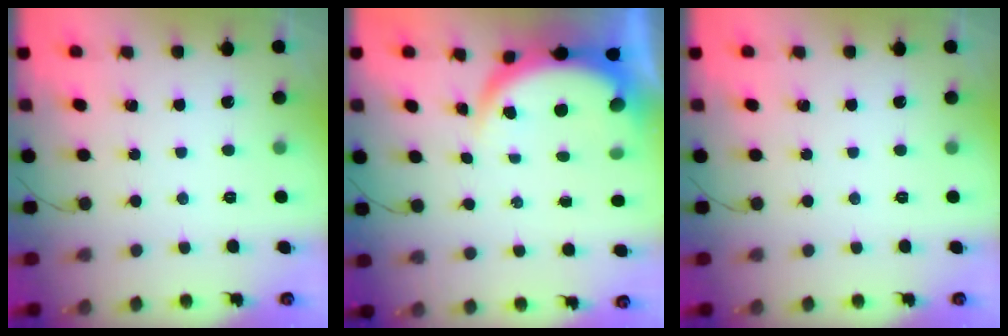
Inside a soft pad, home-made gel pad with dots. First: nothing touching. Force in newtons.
{"total": 6.4, "press": 6.1, "slide": 1.6}
{"total": 0.0}